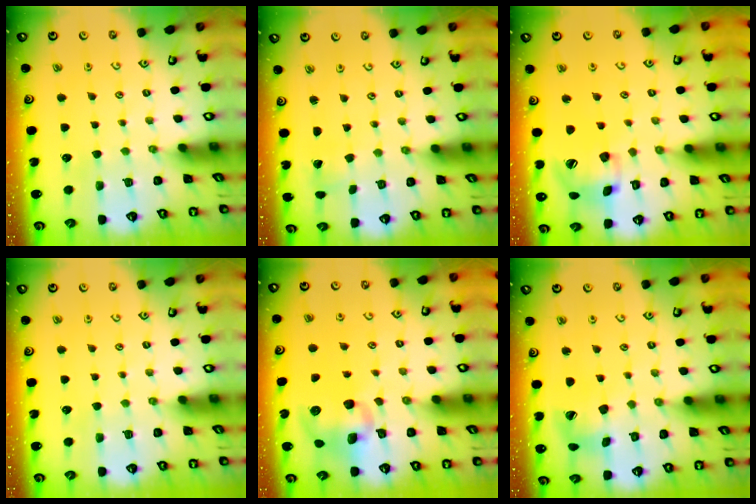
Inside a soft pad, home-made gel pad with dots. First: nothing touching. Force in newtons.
{"total": 1.5, "press": 1.5, "slide": 0.0}
{"total": 16.0, "press": 15.9, "slide": 2.3}
{"total": 0.0}
{"total": 9.6, "press": 9.6, "slide": 1.2}
{"total": 13.3, "press": 13.2, "slide": 1.7}